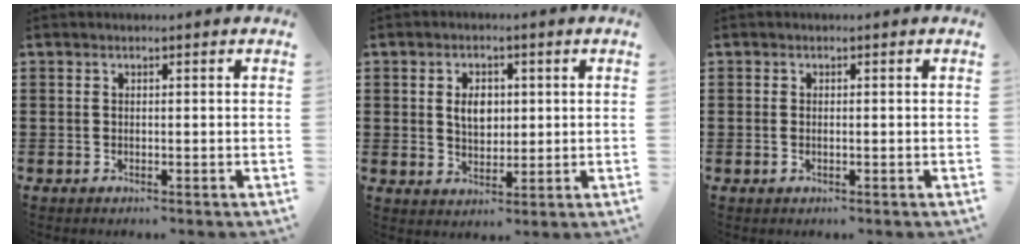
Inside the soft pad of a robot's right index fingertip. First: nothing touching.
{"total": 4.3, "force": [0.7, 2.9, 3.1], "torque": [-0.060, 0.009, 0.008]}
{"total": 0.8, "force": [-0.1, 0.3, 0.7], "torque": [-0.016, -0.001, -0.003]}